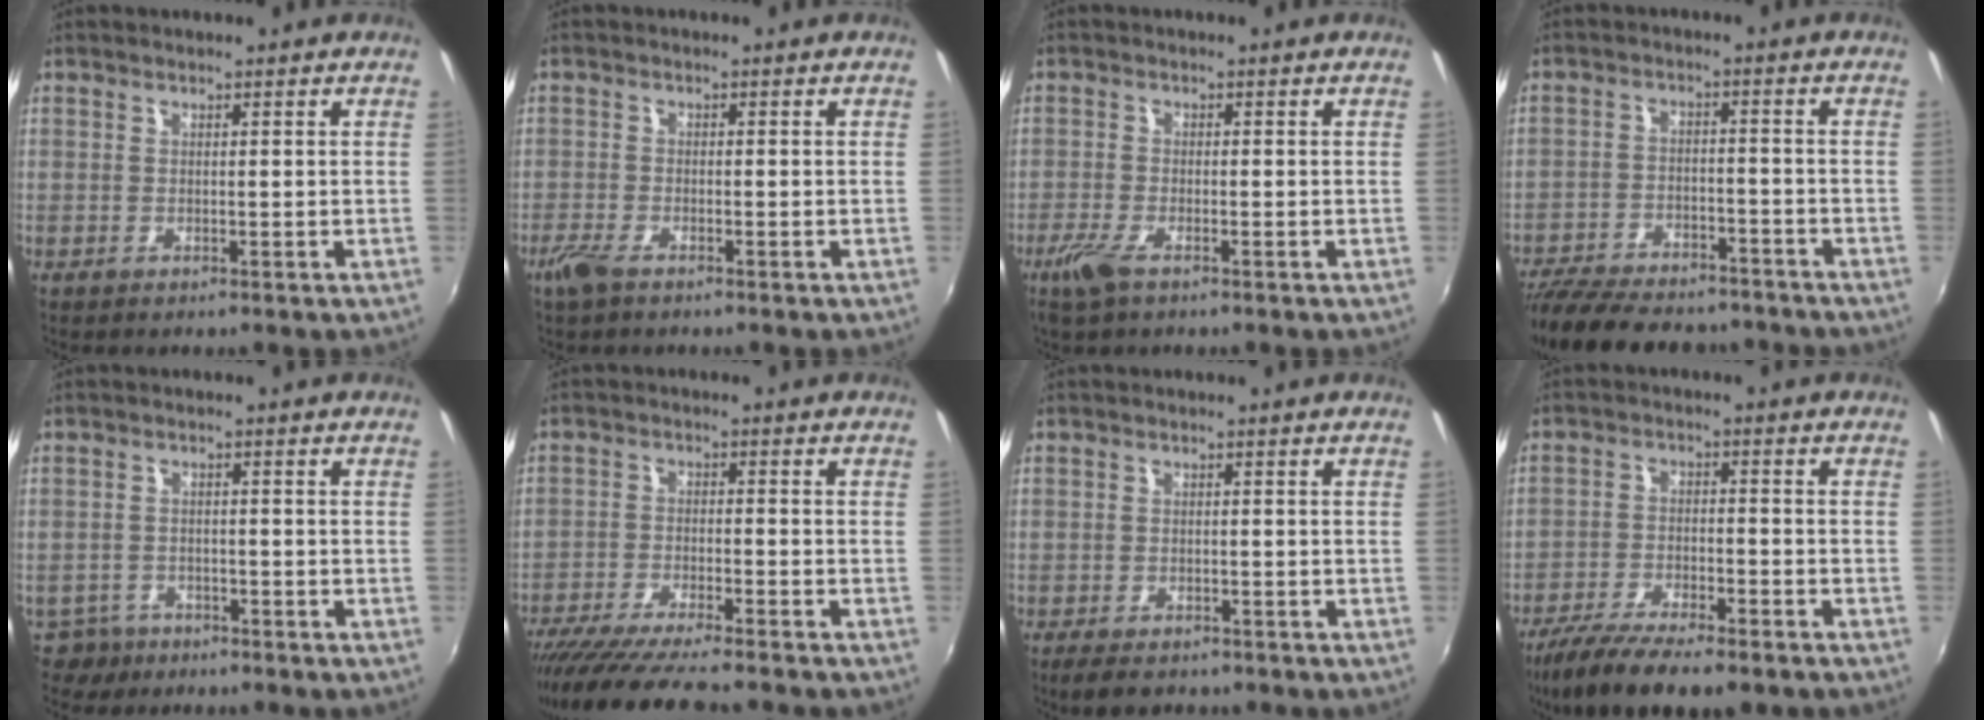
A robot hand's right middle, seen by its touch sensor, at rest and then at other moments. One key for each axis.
{"total": 3.3, "fx": -2.5, "fy": 1.0, "fz": 2.0, "tx": -0.054, "ty": -0.008, "tz": -0.050}
{"total": 4.1, "fx": -2.7, "fy": 1.1, "fz": 2.9, "tx": -0.074, "ty": -0.012, "tz": -0.055}
{"total": 19.7, "fx": -16.5, "fy": 6.6, "fz": 8.5, "tx": -0.187, "ty": -0.017, "tz": -0.242}
{"total": 4.0, "fx": -3.0, "fy": 2.7, "fz": 0.4, "tx": -0.022, "ty": 0.004, "tz": -0.053}
{"total": 14.3, "fx": -12.4, "fy": 0.7, "fz": 7.0, "tx": -0.147, "ty": -0.037, "tz": -0.206}
{"total": 4.7, "fx": -3.7, "fy": 2.0, "fz": 2.1, "tx": -0.050, "ty": -0.010, "tz": -0.060}
{"total": 13.9, "fx": -10.9, "fy": 3.3, "fz": 8.0, "tx": -0.170, "ty": -0.040, "tz": -0.184}